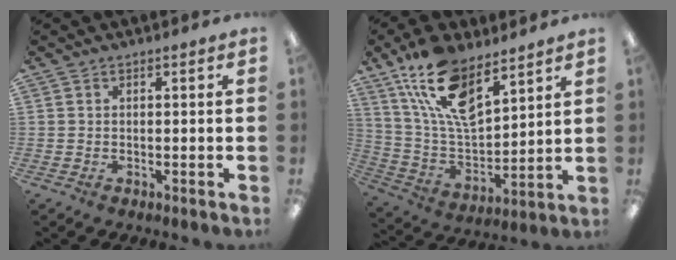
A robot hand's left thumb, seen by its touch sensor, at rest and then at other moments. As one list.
[{"total": 17.4, "force": [11.2, 7.7, 10.9], "torque": [-0.226, -0.060, 0.200]}]